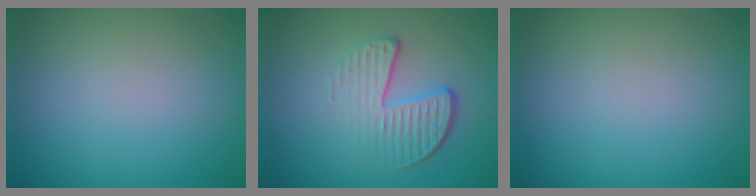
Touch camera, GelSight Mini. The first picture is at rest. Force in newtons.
{"total": 4.3, "press": 2.8, "slide": 3.3}
{"total": 0.0}